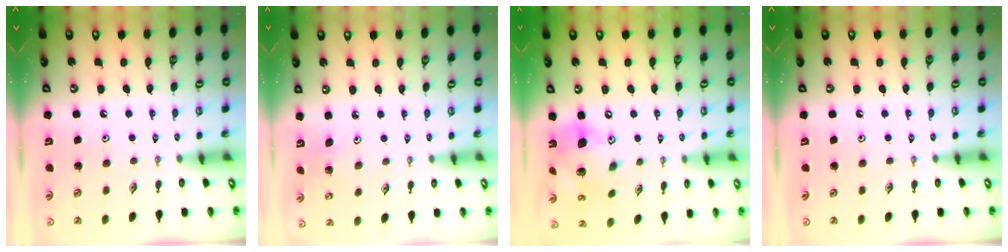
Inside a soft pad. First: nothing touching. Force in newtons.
{"total": 1.4, "press": 1.4, "slide": 0.1}
{"total": 15.4, "press": 15.1, "slide": 3.1}
{"total": 0.0}